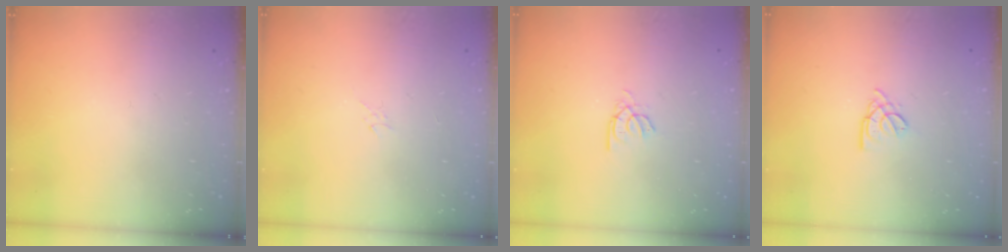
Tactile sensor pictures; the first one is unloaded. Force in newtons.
{"total": 1.3, "press": 1.3, "slide": 0.1}
{"total": 2.3, "press": 2.3, "slide": 0.2}
{"total": 3.0, "press": 2.9, "slide": 0.5}